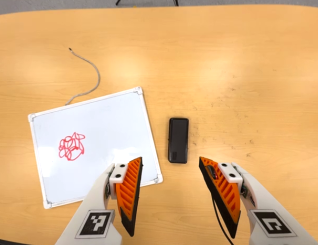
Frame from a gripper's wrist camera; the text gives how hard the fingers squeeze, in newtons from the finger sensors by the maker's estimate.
{"total": 0.0}